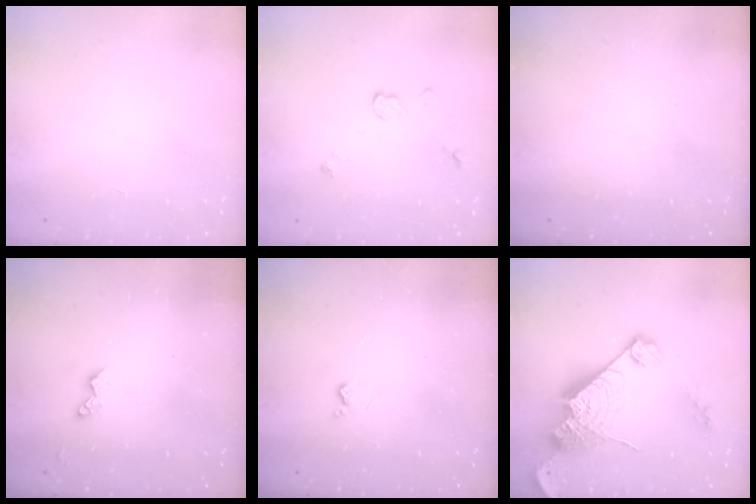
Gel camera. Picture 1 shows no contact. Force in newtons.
{"total": 6.0, "press": 6.0, "slide": 0.3}
{"total": 0.0}
{"total": 4.0, "press": 4.0, "slide": 0.6}
{"total": 2.6, "press": 2.6, "slide": 0.5}
{"total": 21.5, "press": 21.4, "slide": 2.0}